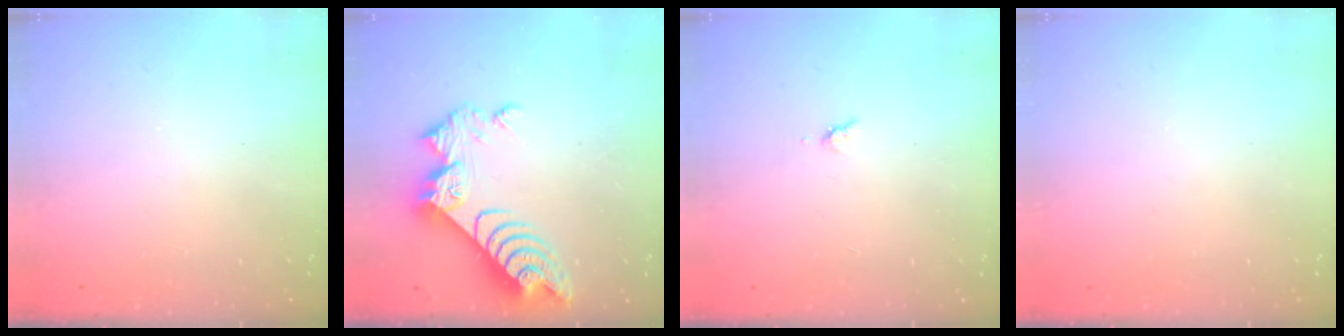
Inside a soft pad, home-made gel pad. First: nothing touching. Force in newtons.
{"total": 11.5, "press": 11.5, "slide": 1.0}
{"total": 3.0, "press": 2.9, "slide": 0.5}
{"total": 0.0}